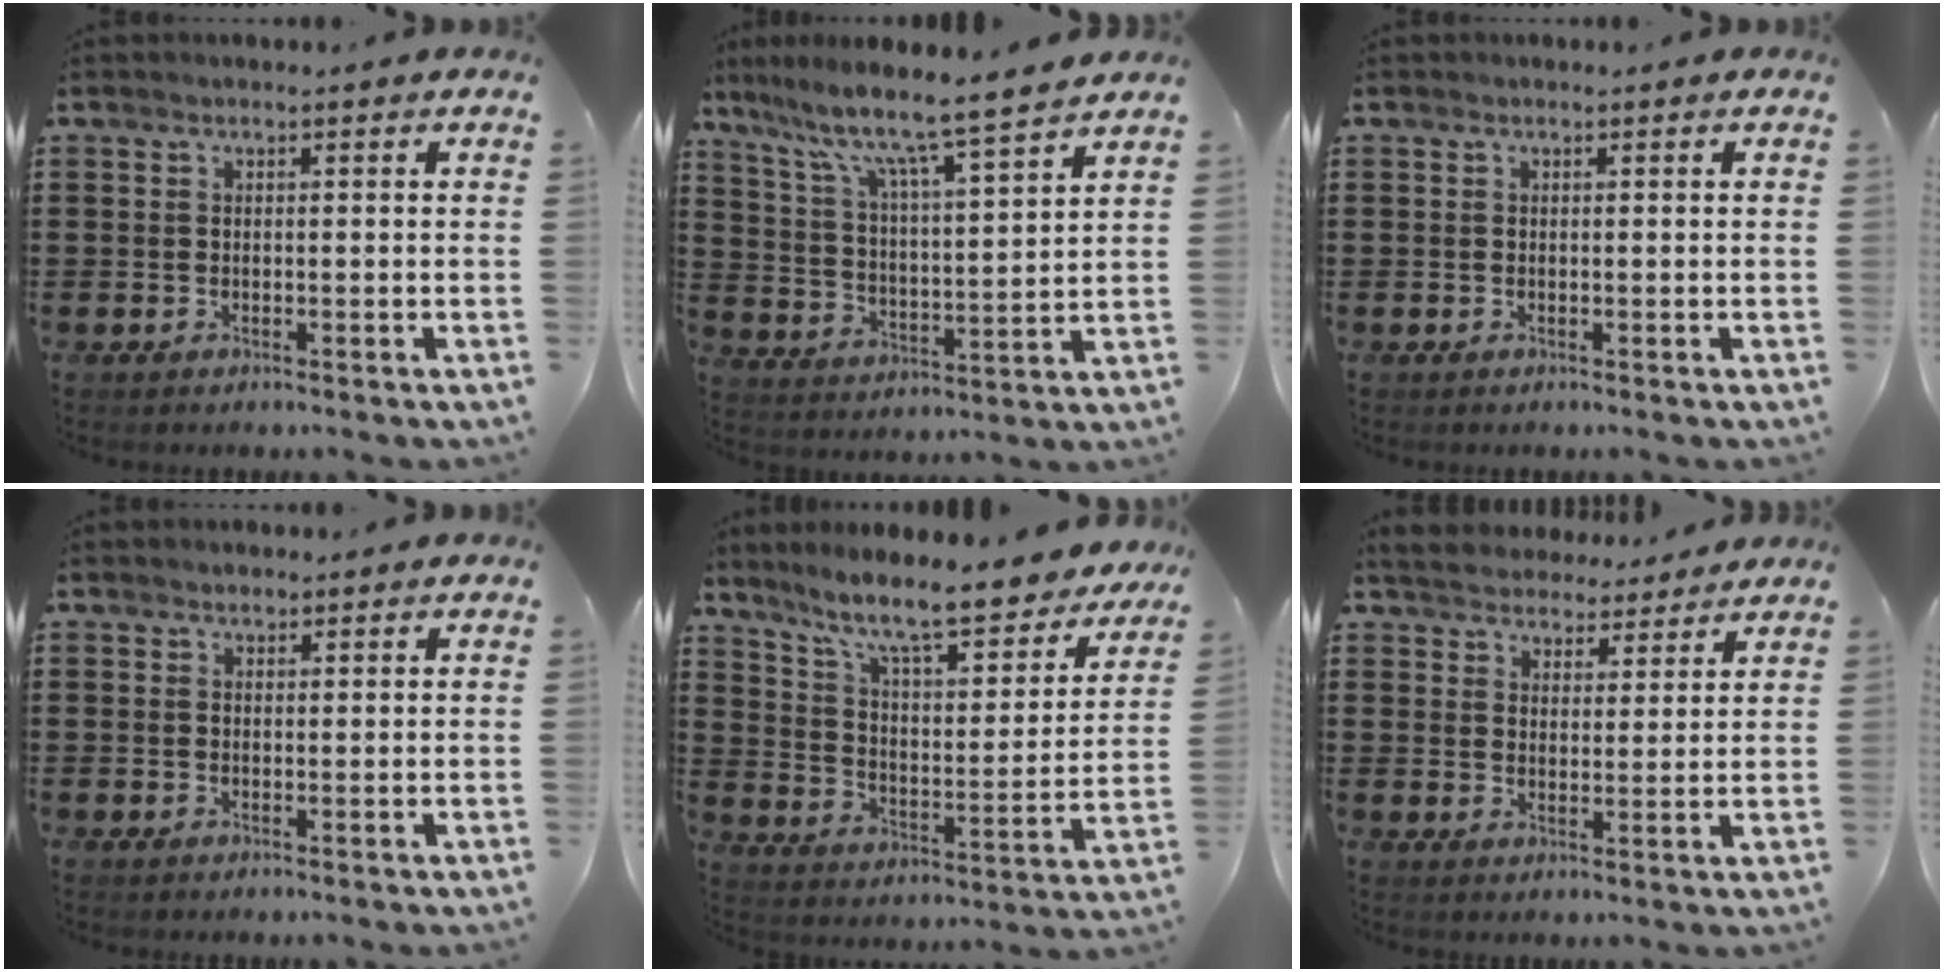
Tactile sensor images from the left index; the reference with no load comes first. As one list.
[{"total": 7.0, "force": [6.0, -0.3, 3.6], "torque": [-0.095, -0.042, 0.094]}, {"total": 0.0}, {"total": 0.8, "force": [0.7, 0.4, 0.1], "torque": [-0.003, 0.004, 0.013]}, {"total": 10.1, "force": [8.6, 0.8, 5.3], "torque": [-0.127, -0.057, 0.142]}, {"total": 4.4, "force": [4.3, 1.1, 0.0], "torque": [-0.022, -0.018, 0.076]}]